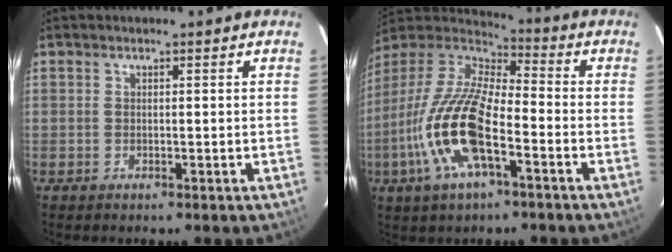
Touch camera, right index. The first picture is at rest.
{"total": 18.5, "force": [-6.7, 6.6, 15.9], "torque": [-0.331, -0.016, -0.138]}